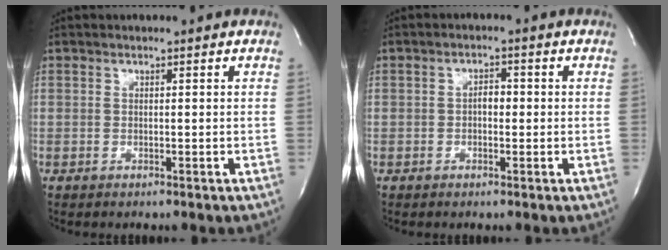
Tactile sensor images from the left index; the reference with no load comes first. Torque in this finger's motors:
{"motor_torque": [0.05, -0.02, 0.00, 0.00]}